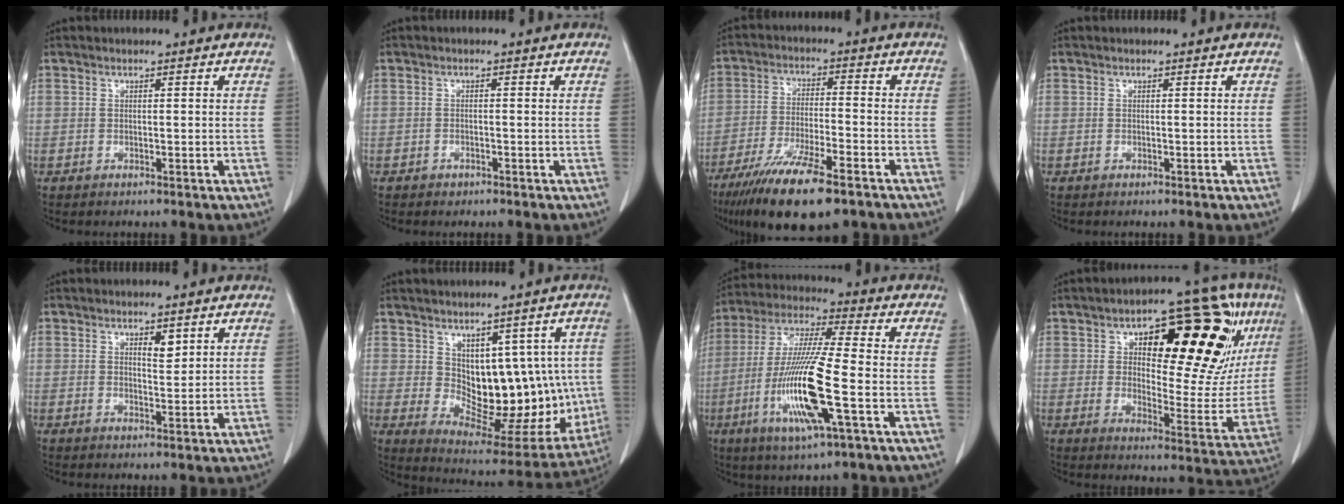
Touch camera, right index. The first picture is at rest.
{"total": 0.8, "force": [-0.6, 0.6, 0.2], "torque": [-0.005, 0.002, -0.009]}
{"total": 14.6, "force": [-10.0, 2.7, 10.4], "torque": [-0.191, -0.036, -0.169]}
{"total": 0.0}
{"total": 2.3, "force": [1.2, 0.8, 1.7], "torque": [-0.027, -0.004, 0.022]}
{"total": 14.6, "force": [1.1, 8.0, 12.2], "torque": [-0.138, 0.009, 0.046]}
{"total": 15.7, "force": [-4.4, 0.7, 15.0], "torque": [-0.310, -0.017, -0.082]}
{"total": 25.0, "force": [9.2, 8.7, 21.6], "torque": [-0.290, 0.033, 0.139]}